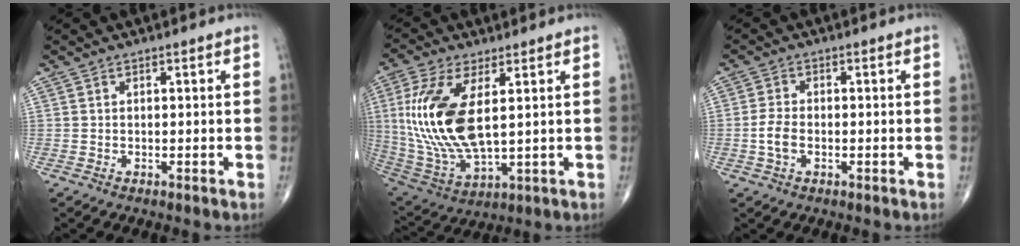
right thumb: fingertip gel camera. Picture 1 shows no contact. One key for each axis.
{"total": 17.9, "fx": 2.9, "fy": 7.8, "fz": 15.8, "tx": -0.347, "ty": -0.020, "tz": 0.068}
{"total": 3.5, "fx": -0.8, "fy": 2.0, "fz": 2.8, "tx": -0.062, "ty": 0.007, "tz": -0.017}